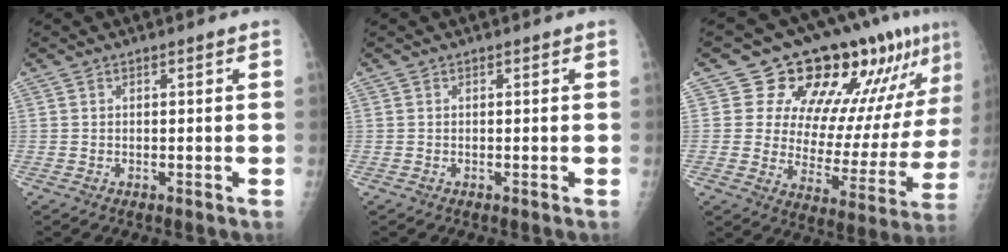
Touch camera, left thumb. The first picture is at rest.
{"total": 0.0}
{"total": 19.9, "force": [13.0, 9.3, 11.9], "torque": [-0.101, -0.064, 0.180]}